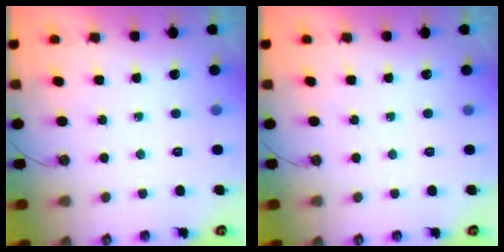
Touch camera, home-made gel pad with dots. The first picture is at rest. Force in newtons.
{"total": 0.0}